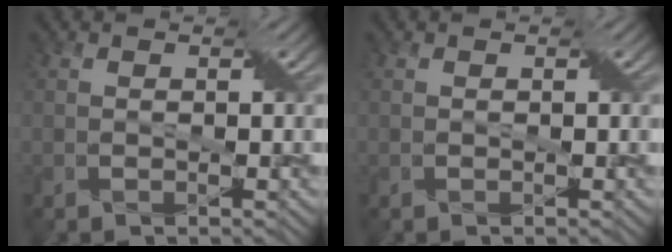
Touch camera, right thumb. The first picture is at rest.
{"total": 0.0}